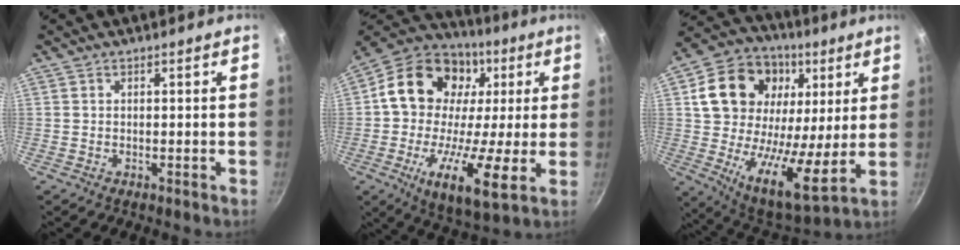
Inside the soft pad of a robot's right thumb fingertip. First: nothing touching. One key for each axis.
{"total": 25.2, "fx": 1.0, "fy": 16.1, "fz": 19.3, "tx": -0.302, "ty": 0.017, "tz": 0.001}
{"total": 24.2, "fx": 7.4, "fy": 16.5, "fz": 16.0, "tx": -0.248, "ty": -0.031, "tz": 0.113}